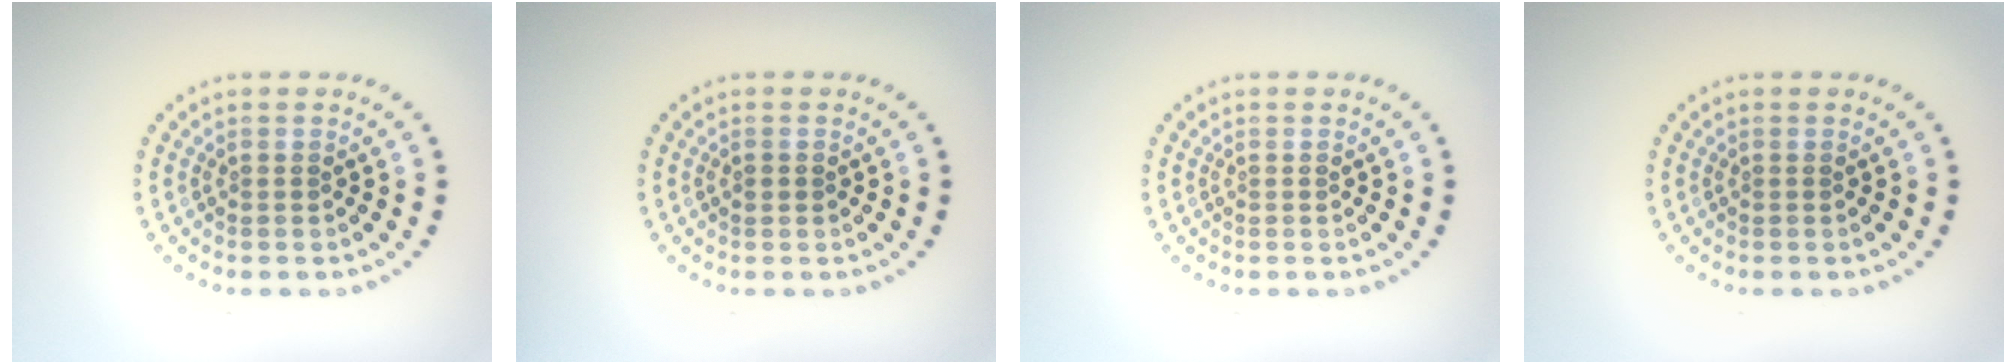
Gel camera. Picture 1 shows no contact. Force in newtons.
{"total": 0.7, "press": 0.7, "slide": 0.1}
{"total": 0.0}
{"total": 0.0}